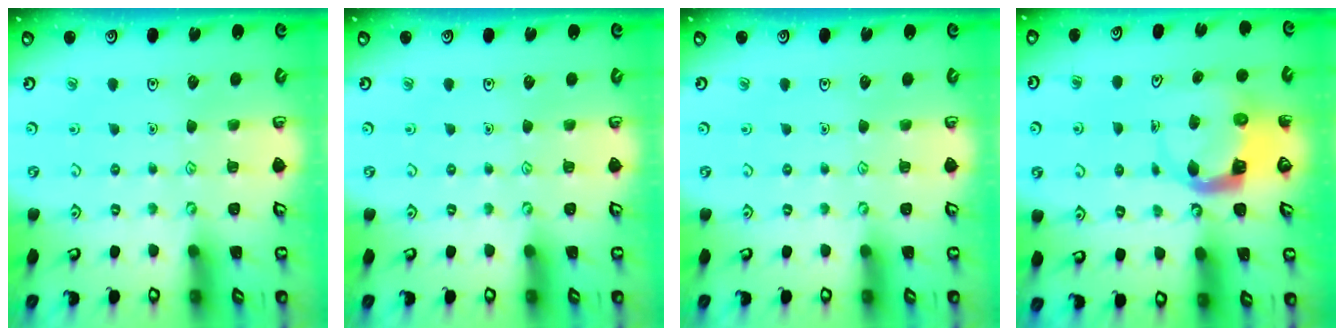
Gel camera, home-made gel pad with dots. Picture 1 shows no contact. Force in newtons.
{"total": 0.0}
{"total": 0.0}
{"total": 4.8, "press": 4.7, "slide": 0.4}